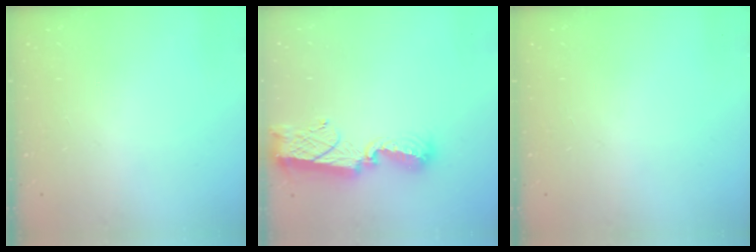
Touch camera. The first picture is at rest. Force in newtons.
{"total": 11.4, "press": 11.4, "slide": 0.8}
{"total": 0.0}